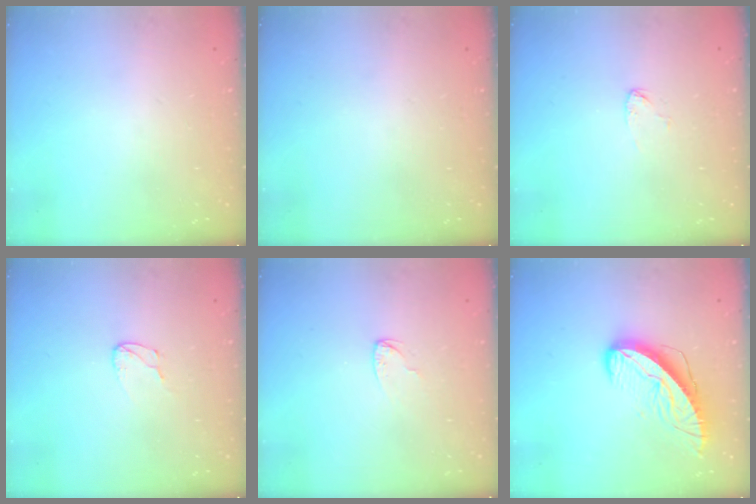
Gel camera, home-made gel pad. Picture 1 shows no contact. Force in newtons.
{"total": 0.0}
{"total": 2.6, "press": 2.6, "slide": 0.1}
{"total": 3.3, "press": 3.3, "slide": 0.3}
{"total": 2.6, "press": 2.6, "slide": 0.3}
{"total": 9.8, "press": 9.7, "slide": 0.9}